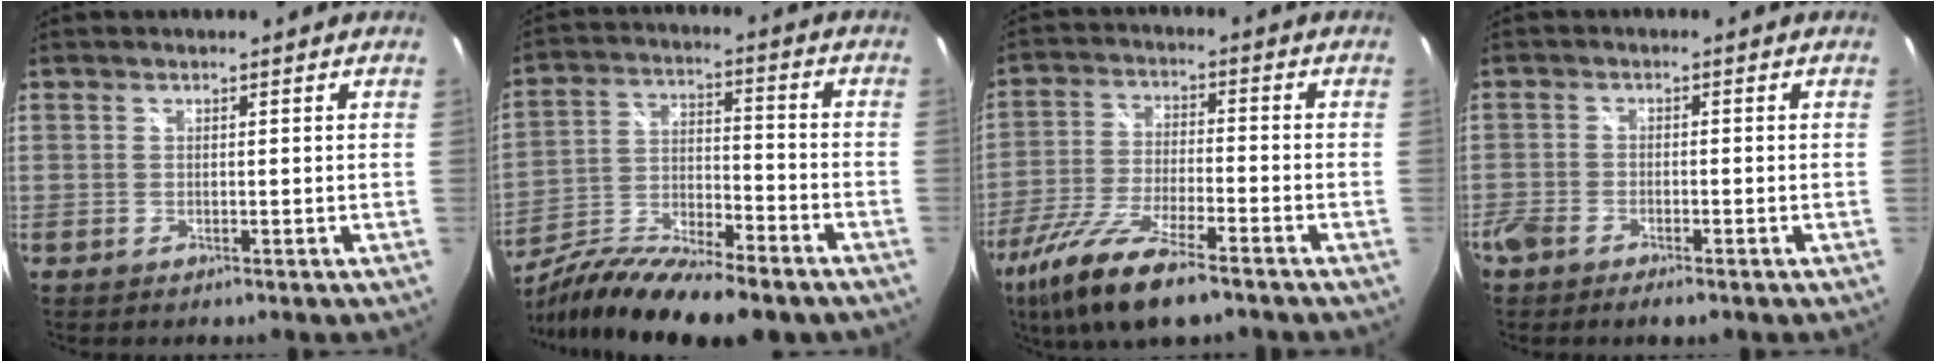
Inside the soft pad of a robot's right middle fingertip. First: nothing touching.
{"total": 19.1, "force": [-14.6, 4.9, 11.4], "torque": [-0.218, -0.033, -0.249]}
{"total": 14.9, "force": [-10.2, 3.4, 10.2], "torque": [-0.217, -0.042, -0.194]}
{"total": 6.1, "force": [-4.5, 2.6, 3.2], "torque": [-0.089, -0.015, -0.086]}